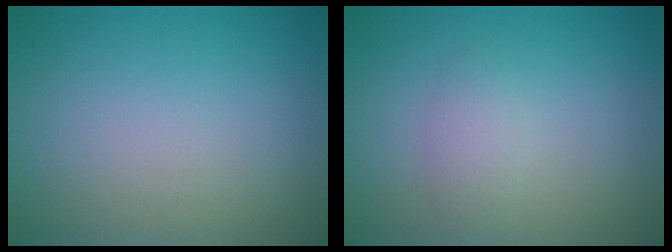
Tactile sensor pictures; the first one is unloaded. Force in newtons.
{"total": 1.6, "press": 1.6, "slide": 0.0}